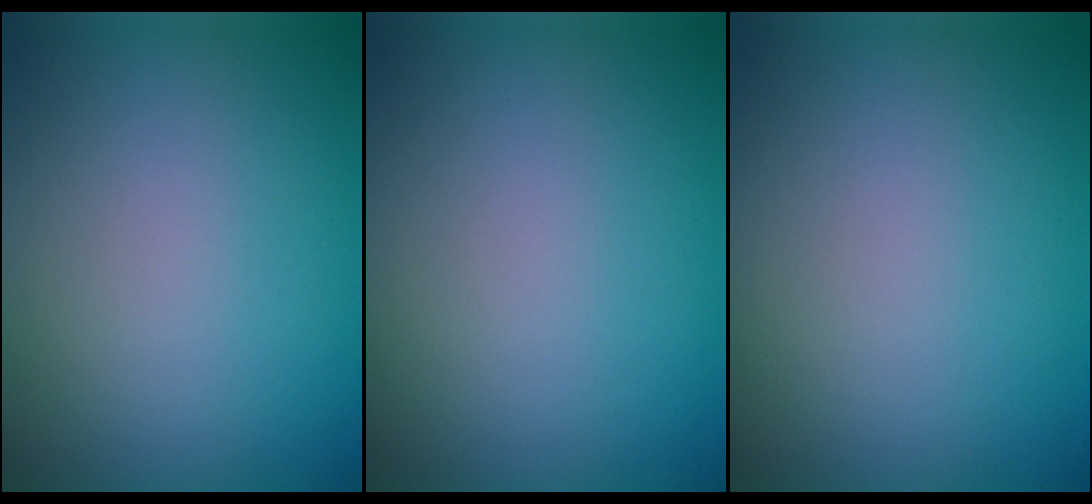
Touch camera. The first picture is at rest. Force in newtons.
{"total": 0.0}
{"total": 0.0}